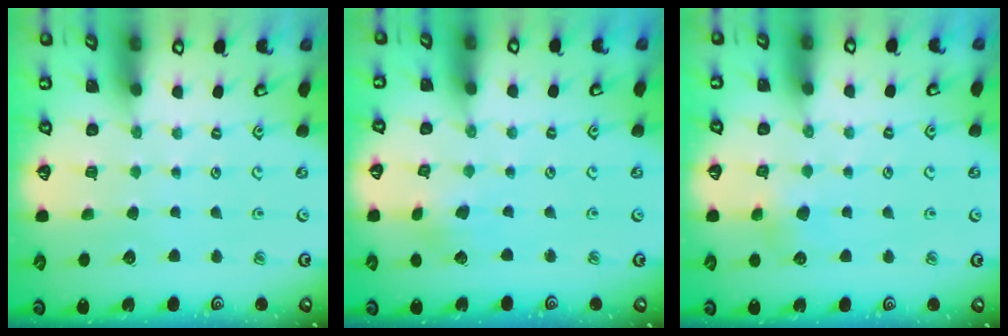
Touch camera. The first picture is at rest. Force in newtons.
{"total": 2.8, "press": 2.8, "slide": 0.2}
{"total": 5.4, "press": 5.3, "slide": 0.4}